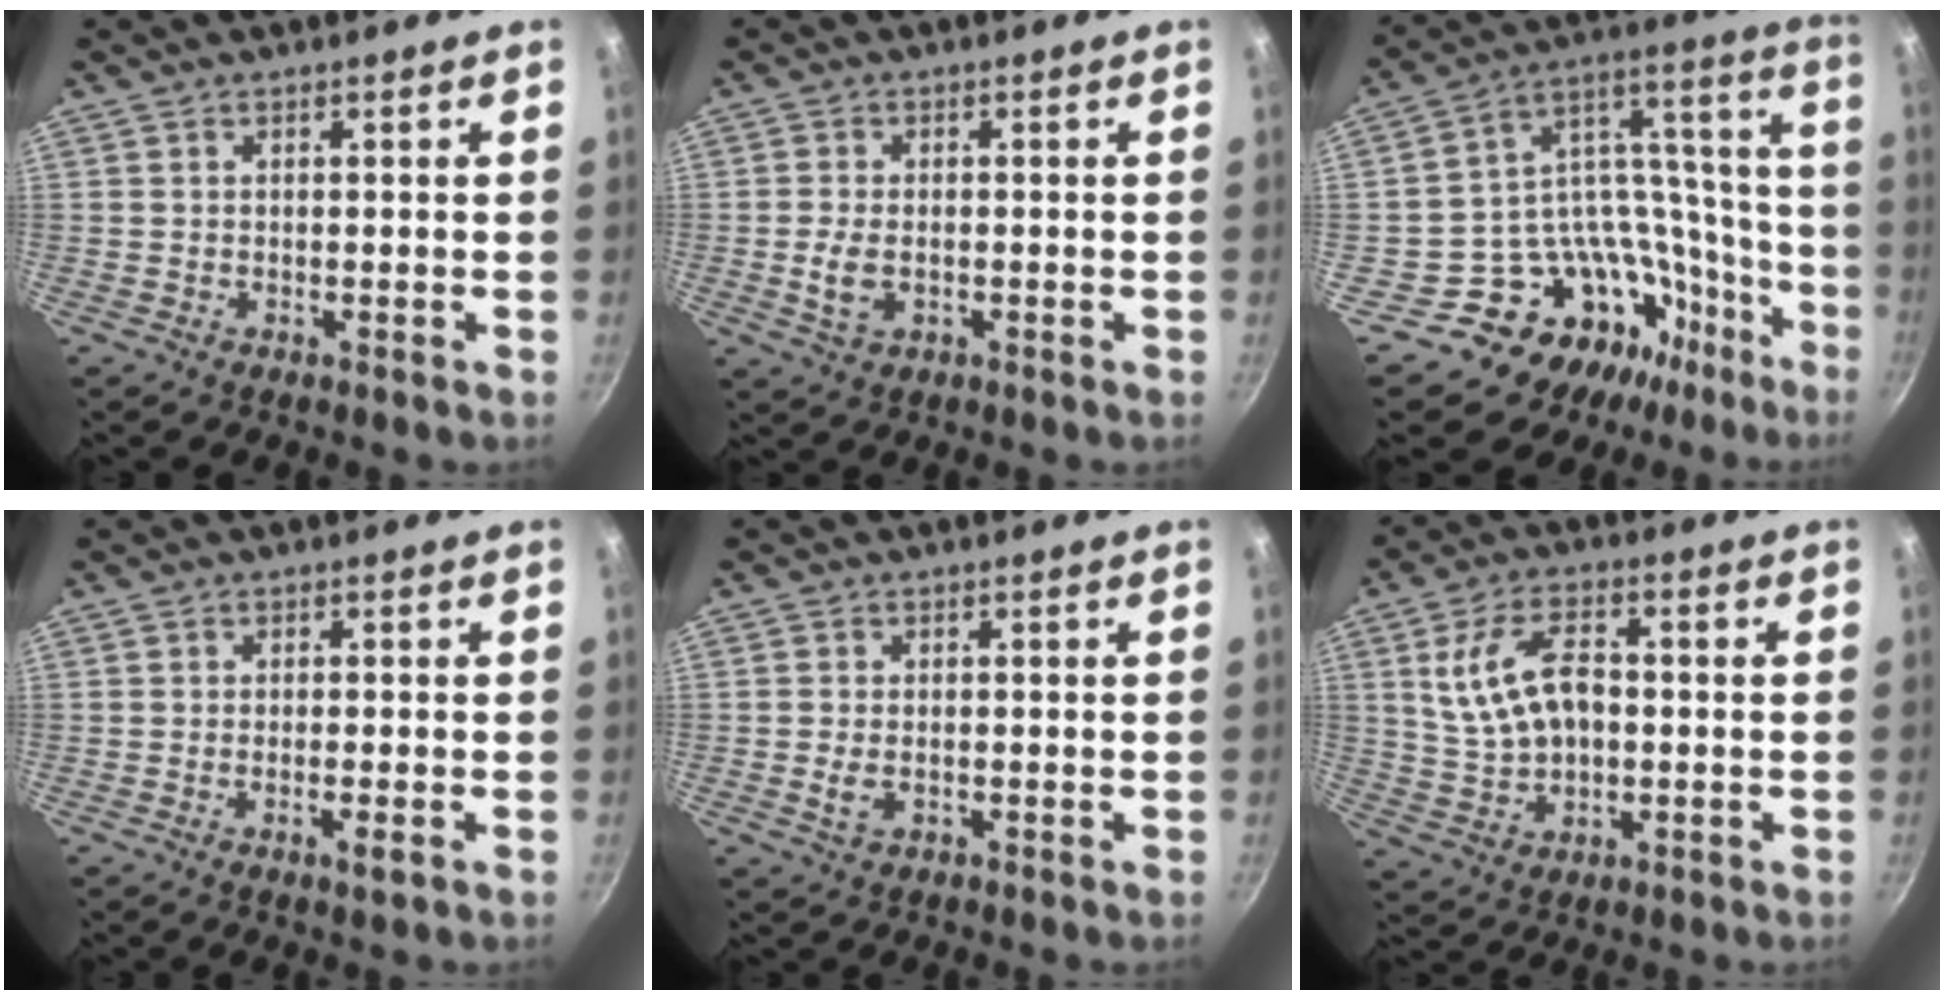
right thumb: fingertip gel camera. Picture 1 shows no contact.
{"total": 4.3, "force": [-0.9, 2.7, 3.3], "torque": [-0.063, 0.005, -0.013]}
{"total": 23.1, "force": [-12.5, 16.6, 10.1], "torque": [-0.080, 0.131, -0.198]}
{"total": 2.1, "force": [-0.9, 0.2, 1.9], "torque": [-0.041, 0.000, -0.018]}
{"total": 2.5, "force": [-0.6, 1.5, 1.9], "torque": [-0.036, 0.000, -0.009]}
{"total": 11.8, "force": [1.3, 7.3, 9.2], "torque": [-0.158, 0.009, 0.028]}